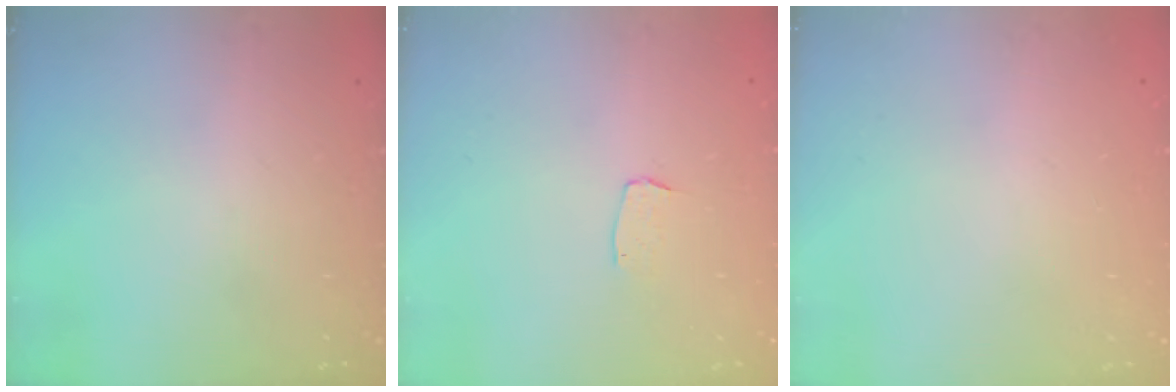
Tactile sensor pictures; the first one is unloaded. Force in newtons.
{"total": 3.0, "press": 3.0, "slide": 0.2}
{"total": 0.0}